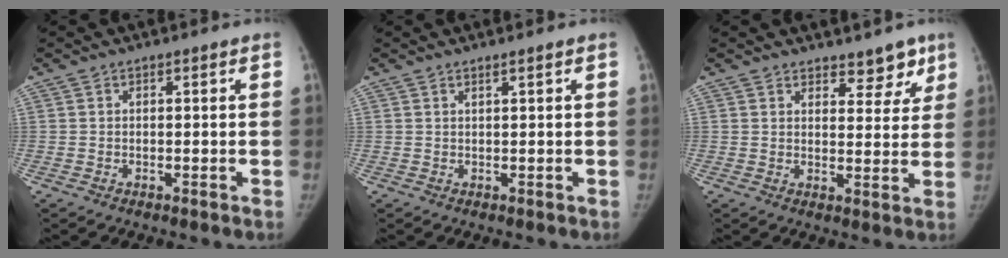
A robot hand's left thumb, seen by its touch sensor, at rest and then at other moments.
{"total": 0.7, "force": [0.4, -0.2, 0.5], "torque": [-0.016, -0.005, 0.012]}
{"total": 5.3, "force": [4.1, 2.8, 2.0], "torque": [0.016, -0.025, 0.054]}